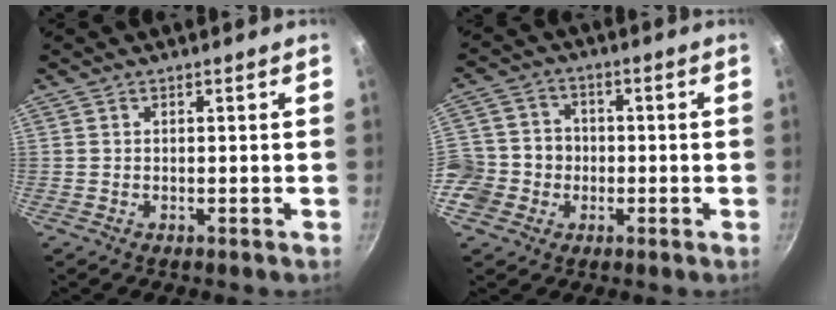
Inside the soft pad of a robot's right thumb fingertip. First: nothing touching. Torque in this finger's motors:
{"motor_torque": [1.68, 1.90, 1.16, -0.83, 0.08]}